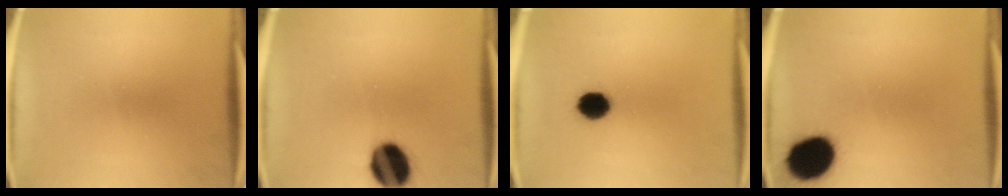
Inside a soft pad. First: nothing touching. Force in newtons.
{"total": 12.7}
{"total": 6.8}
{"total": 14.6}